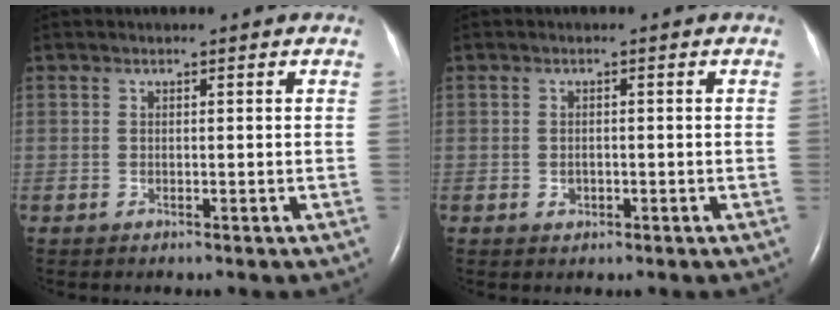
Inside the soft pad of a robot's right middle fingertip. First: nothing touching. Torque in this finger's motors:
{"motor_torque": [-0.25, -0.07, 0.00, -0.01]}